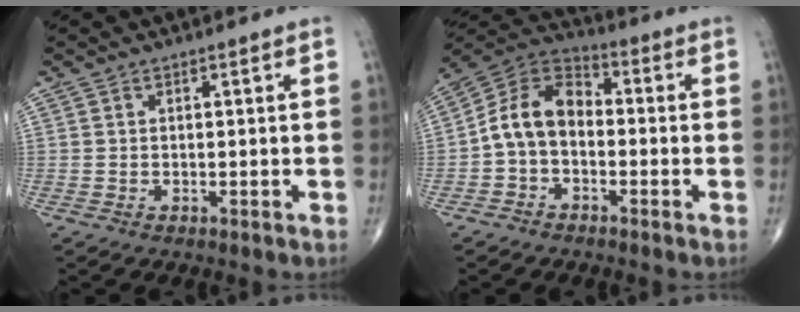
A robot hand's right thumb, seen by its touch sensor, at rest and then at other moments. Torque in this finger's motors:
{"motor_torque": [0.08, 0.08, 0.34, -0.03, 0.14]}